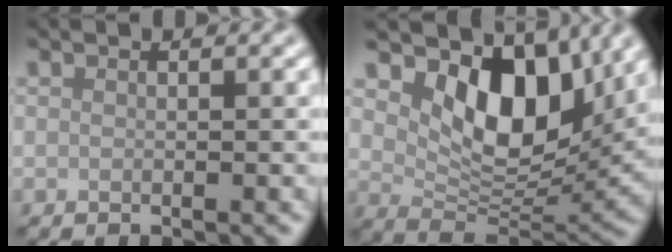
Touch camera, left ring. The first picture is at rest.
{"total": 9.4, "force": [3.8, 5.6, 6.5], "torque": [-0.101, -0.018, 0.066]}